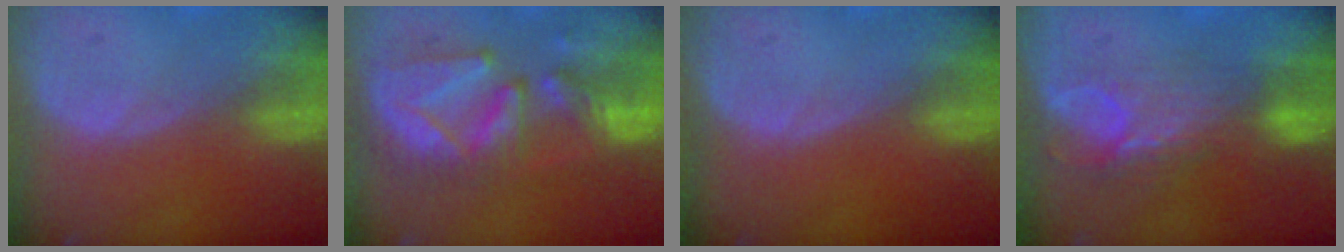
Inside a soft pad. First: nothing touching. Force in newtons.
{"total": 10.8, "press": 10.5, "slide": 2.7}
{"total": 0.0}
{"total": 7.3, "press": 6.6, "slide": 3.1}